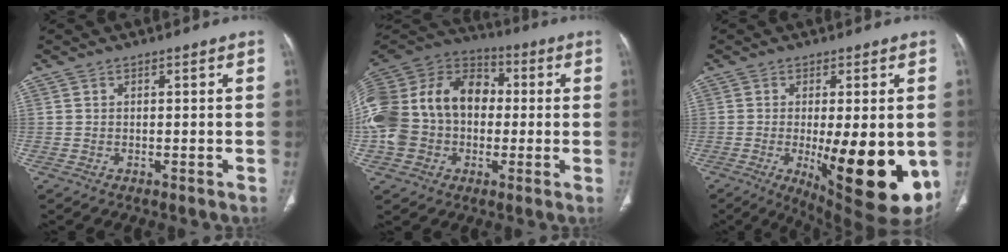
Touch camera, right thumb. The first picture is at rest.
{"total": 24.7, "force": [-0.6, 18.8, 16.1], "torque": [-0.343, 0.049, -0.011]}
{"total": 18.6, "force": [-3.7, 5.7, 17.3], "torque": [-0.205, -0.030, -0.030]}